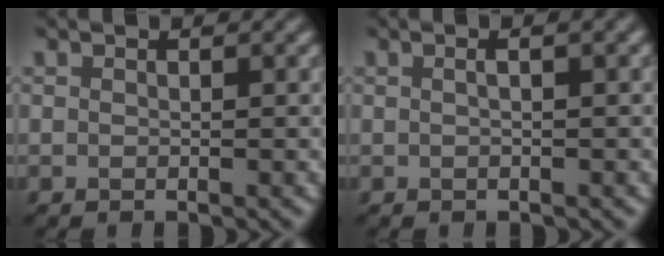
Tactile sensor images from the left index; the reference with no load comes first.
{"total": 1.6, "force": [0.5, 0.3, 1.5], "torque": [-0.026, 0.004, 0.009]}